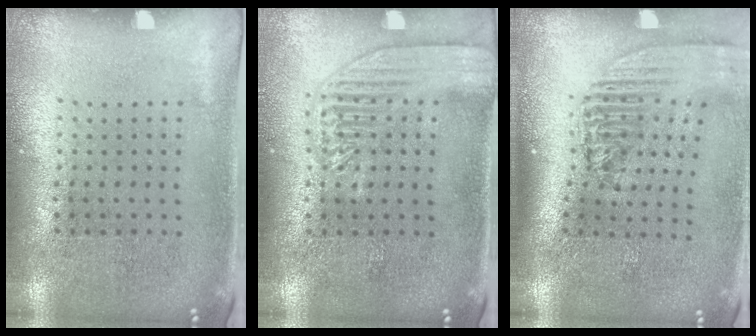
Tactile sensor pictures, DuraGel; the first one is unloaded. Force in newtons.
{"total": 3.0, "press": 3.0, "slide": 0.3}
{"total": 2.3, "press": 1.7, "slide": 1.5}